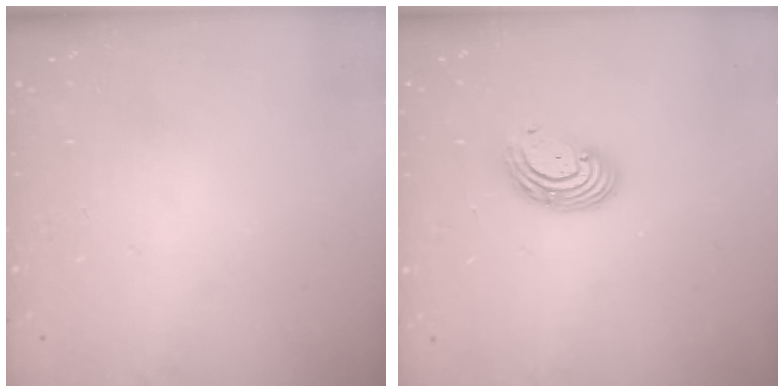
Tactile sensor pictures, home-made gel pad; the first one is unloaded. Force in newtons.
{"total": 6.2, "press": 6.1, "slide": 0.9}